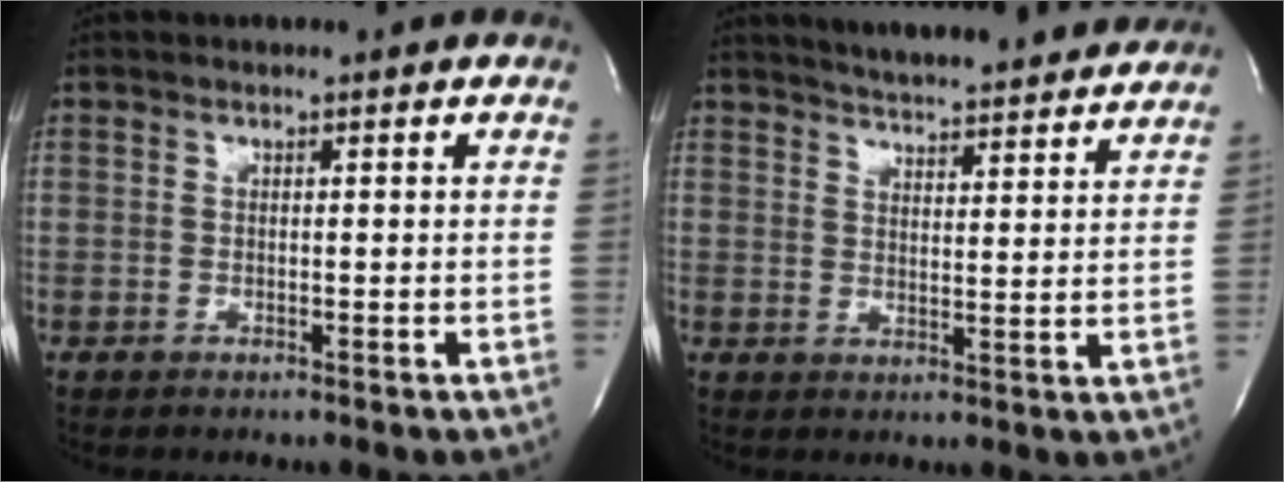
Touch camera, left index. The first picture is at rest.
{"total": 17.1, "force": [15.8, 2.1, 6.3], "torque": [-0.095, 0.010, 0.207]}